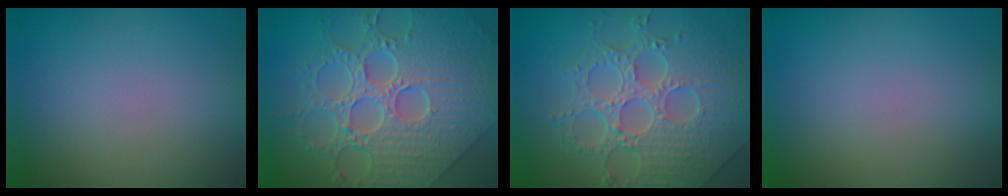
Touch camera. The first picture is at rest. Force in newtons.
{"total": 9.3, "press": 7.0, "slide": 6.1}
{"total": 8.1, "press": 6.0, "slide": 5.4}
{"total": 0.0}